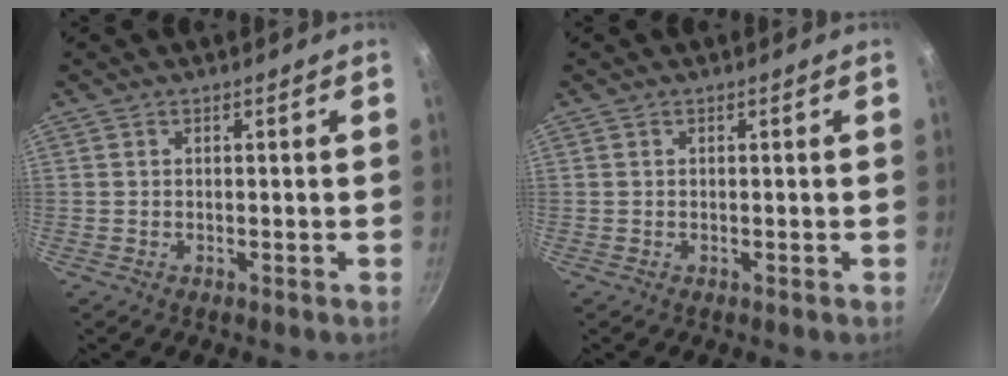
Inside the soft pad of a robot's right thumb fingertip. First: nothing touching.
{"total": 0.0}